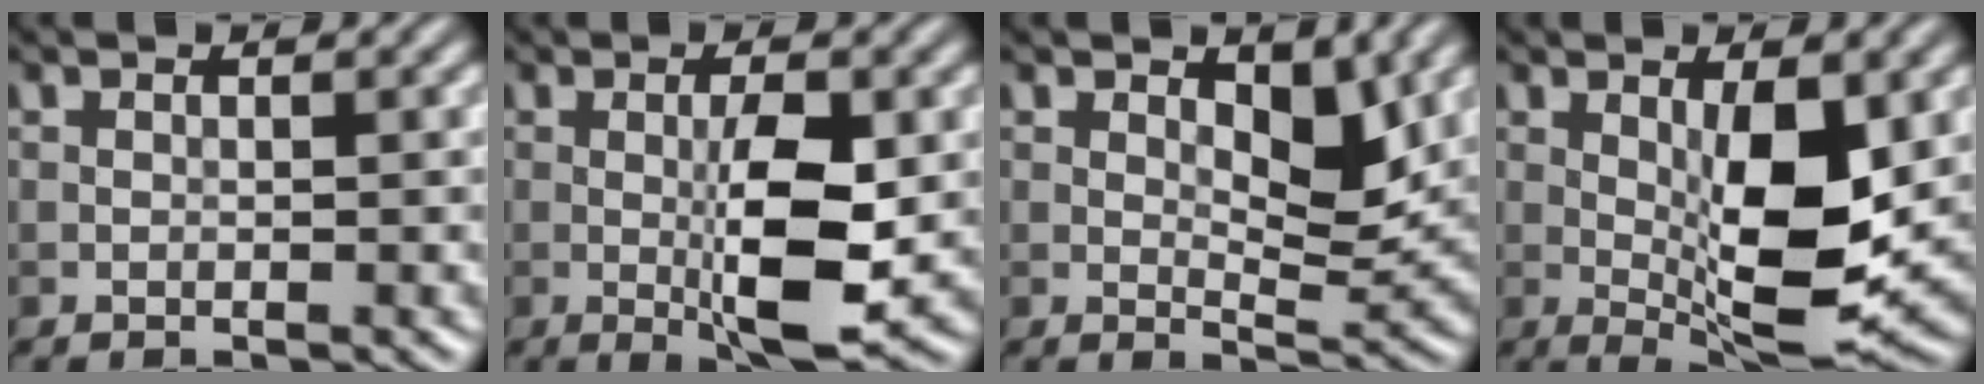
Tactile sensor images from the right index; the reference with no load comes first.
{"total": 6.2, "force": [-0.5, 1.5, 6.0], "torque": [-0.105, -0.006, -0.006]}
{"total": 3.7, "force": [1.6, 1.7, 2.9], "torque": [-0.043, -0.009, 0.024]}
{"total": 7.9, "force": [0.4, 2.5, 7.4], "torque": [-0.121, -0.014, 0.013]}